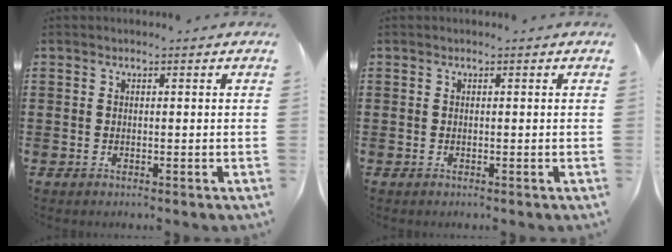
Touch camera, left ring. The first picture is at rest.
{"total": 0.0}